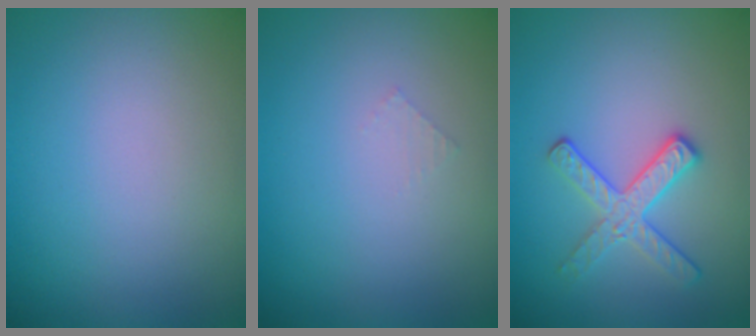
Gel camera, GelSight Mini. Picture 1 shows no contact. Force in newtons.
{"total": 0.5, "press": 0.5, "slide": 0.1}
{"total": 2.8, "press": 2.6, "slide": 1.0}